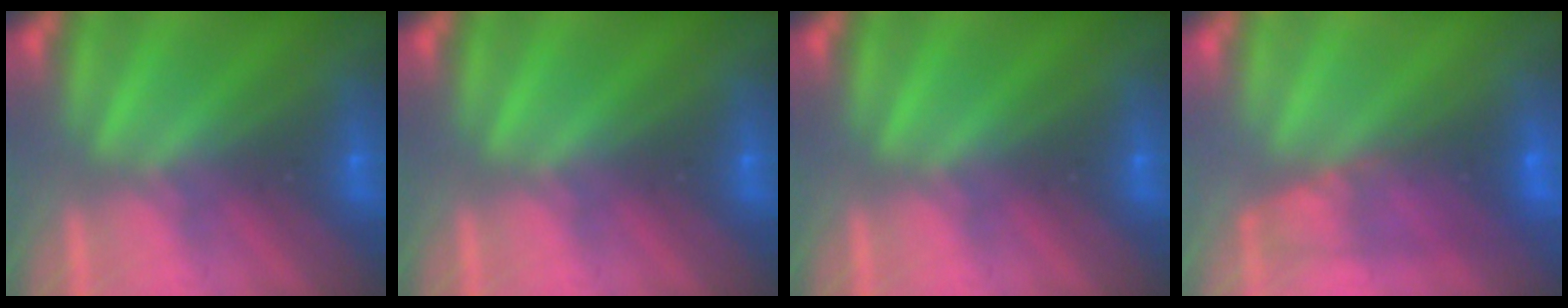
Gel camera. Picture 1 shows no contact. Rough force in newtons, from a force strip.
{"total": 0.0}
{"total": 0.0}
{"total": 10.0}